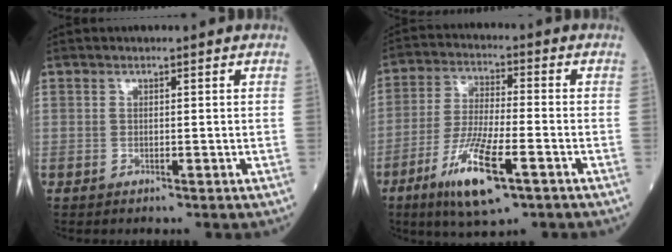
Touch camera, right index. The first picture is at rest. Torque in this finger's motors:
{"motor_torque": [1.91, -0.23, 0.28, 0.08]}